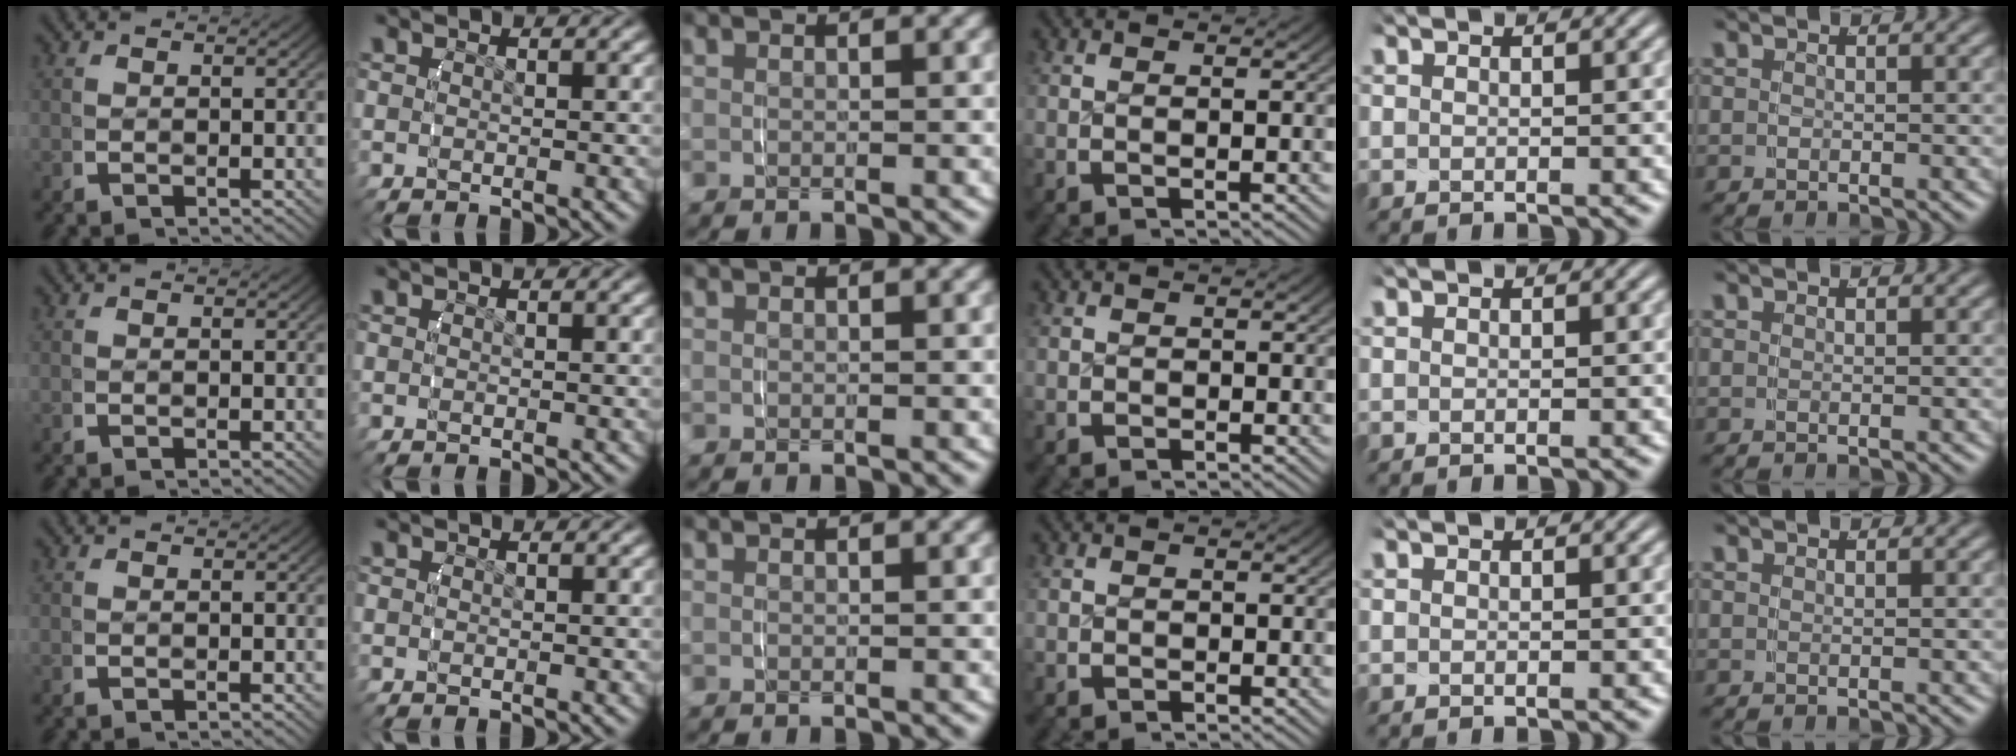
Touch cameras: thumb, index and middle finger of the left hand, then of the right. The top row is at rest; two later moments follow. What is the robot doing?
{"motion": "grasp_and_lifting", "object": "towel"}